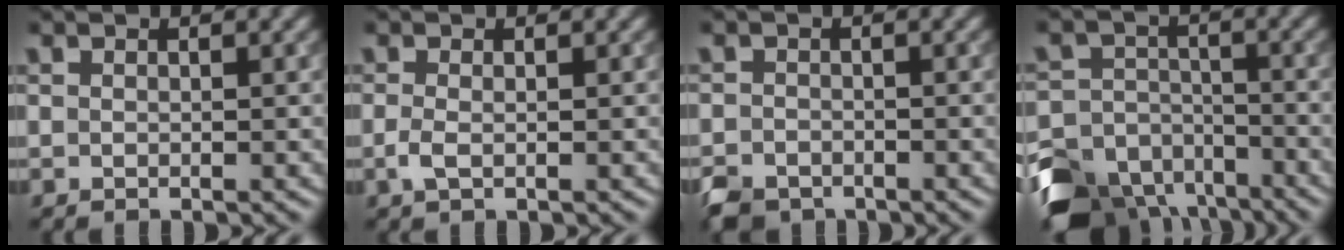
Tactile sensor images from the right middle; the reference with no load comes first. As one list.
[{"total": 1.2, "force": [-0.3, 0.5, 1.1], "torque": [-0.025, -0.004, -0.008]}, {"total": 2.6, "force": [-2.1, 1.4, 0.7], "torque": [-0.008, -0.005, -0.045]}, {"total": 10.3, "force": [-7.7, 5.9, 3.4], "torque": [-0.057, -0.010, -0.128]}]